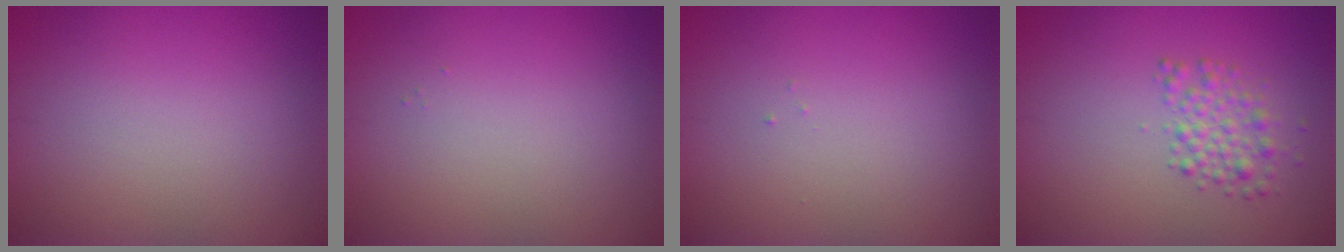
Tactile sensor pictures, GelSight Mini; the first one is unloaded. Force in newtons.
{"total": 0.0}
{"total": 0.0}
{"total": 2.3, "press": 2.3, "slide": 0.0}